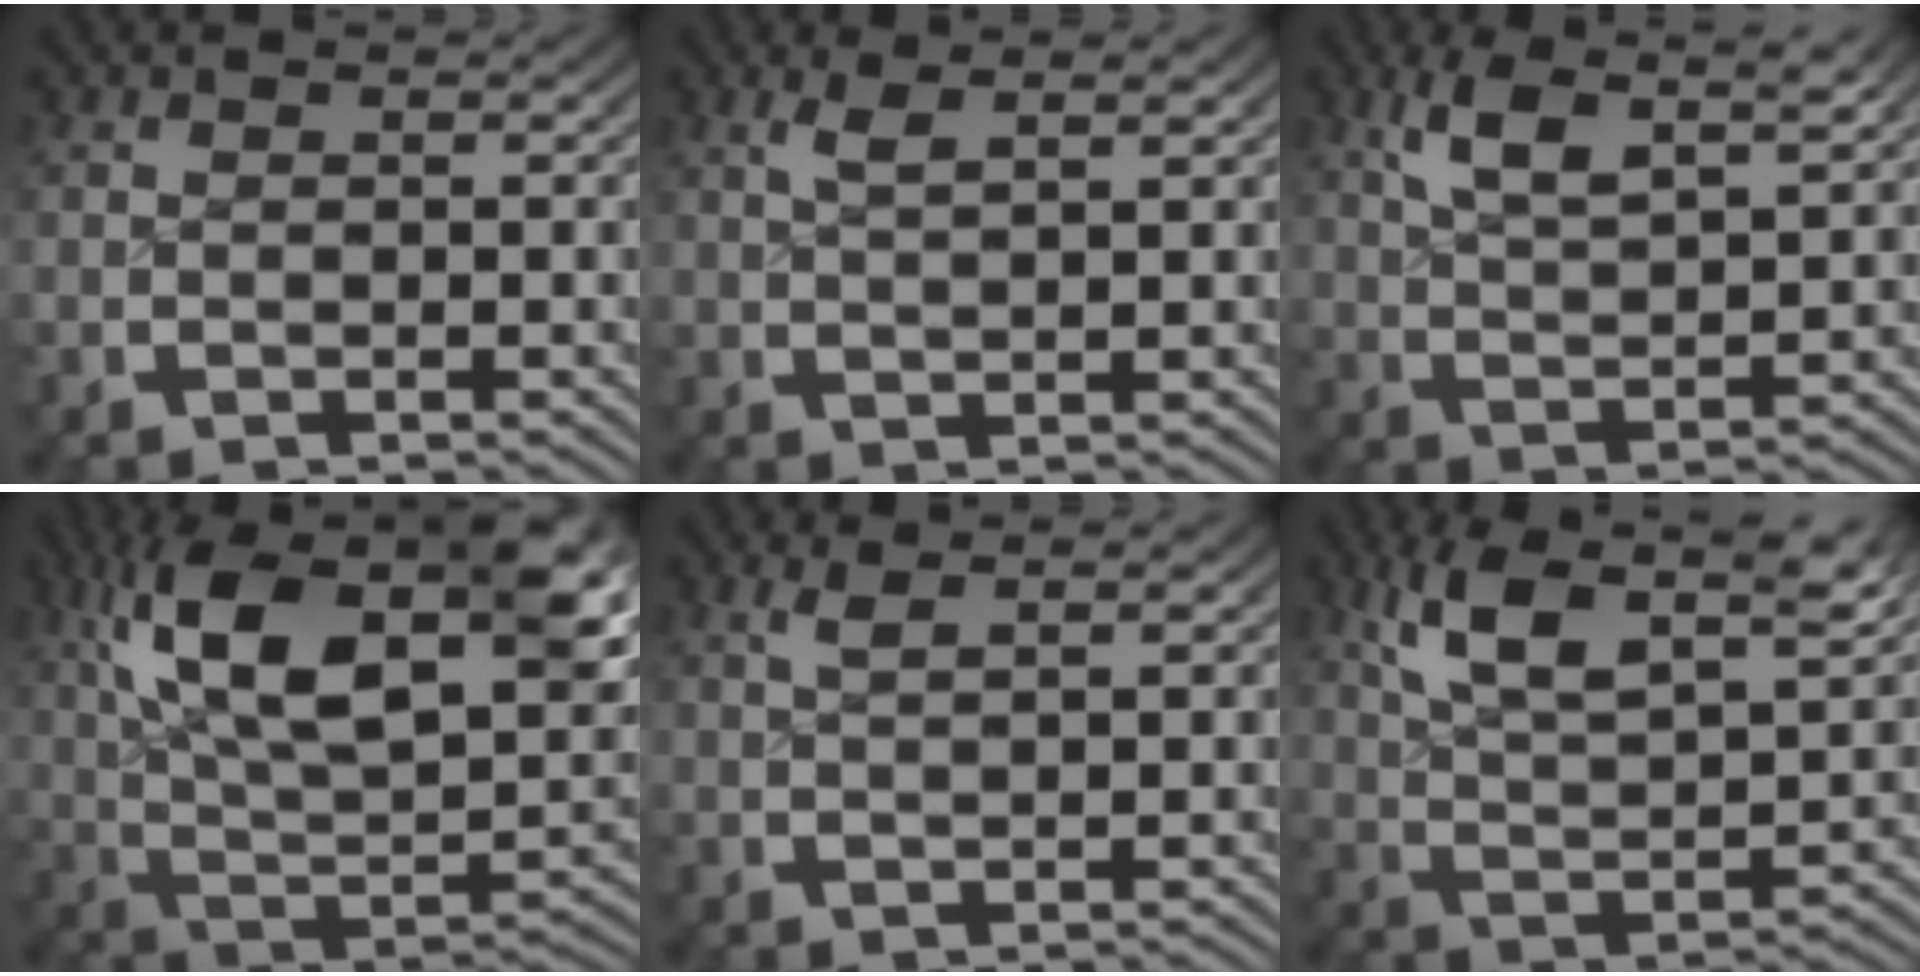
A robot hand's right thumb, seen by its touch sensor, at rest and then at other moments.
{"total": 2.2, "force": [1.6, 0.0, 1.5], "torque": [-0.026, 0.004, 0.037]}
{"total": 6.1, "force": [3.7, 2.2, 4.3], "torque": [-0.079, 0.003, 0.069]}
{"total": 18.8, "force": [3.6, 10.9, 15.0], "torque": [-0.264, -0.029, 0.067]}
{"total": 1.9, "force": [1.5, 0.0, 1.2], "torque": [-0.021, 0.003, 0.033]}
{"total": 11.6, "force": [3.8, 7.0, 8.4], "torque": [-0.159, -0.012, 0.063]}